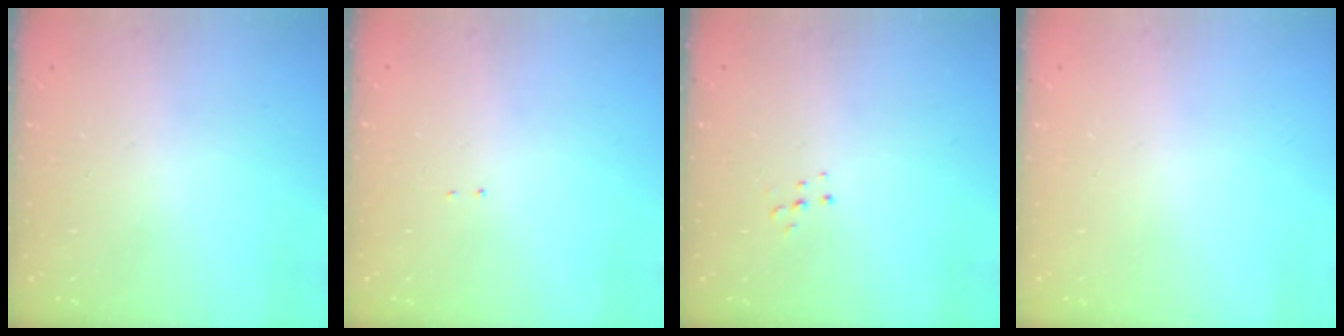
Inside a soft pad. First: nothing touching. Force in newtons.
{"total": 1.3, "press": 1.2, "slide": 0.6}
{"total": 4.7, "press": 4.7, "slide": 0.4}
{"total": 0.0}